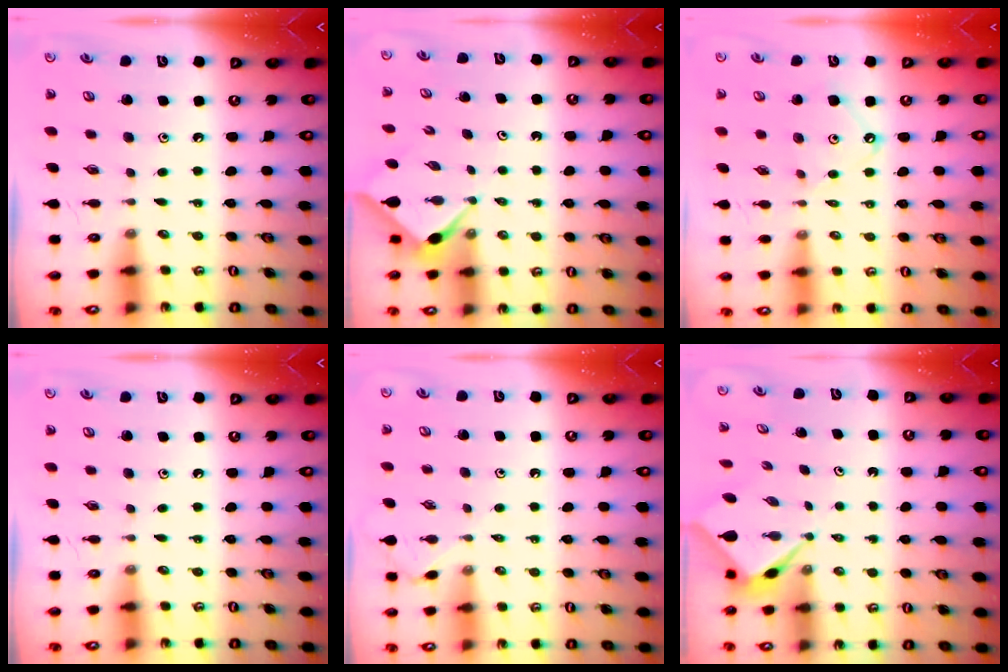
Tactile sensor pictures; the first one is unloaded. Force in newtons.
{"total": 3.0, "press": 3.0, "slide": 0.3}
{"total": 5.5, "press": 5.5, "slide": 0.6}
{"total": 0.0}
{"total": 4.5, "press": 4.4, "slide": 0.7}
{"total": 2.6, "press": 2.6, "slide": 0.1}